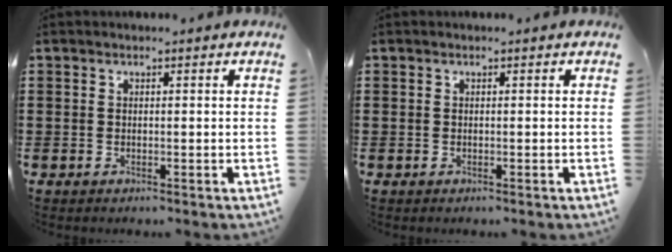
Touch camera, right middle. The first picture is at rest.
{"total": 0.0}